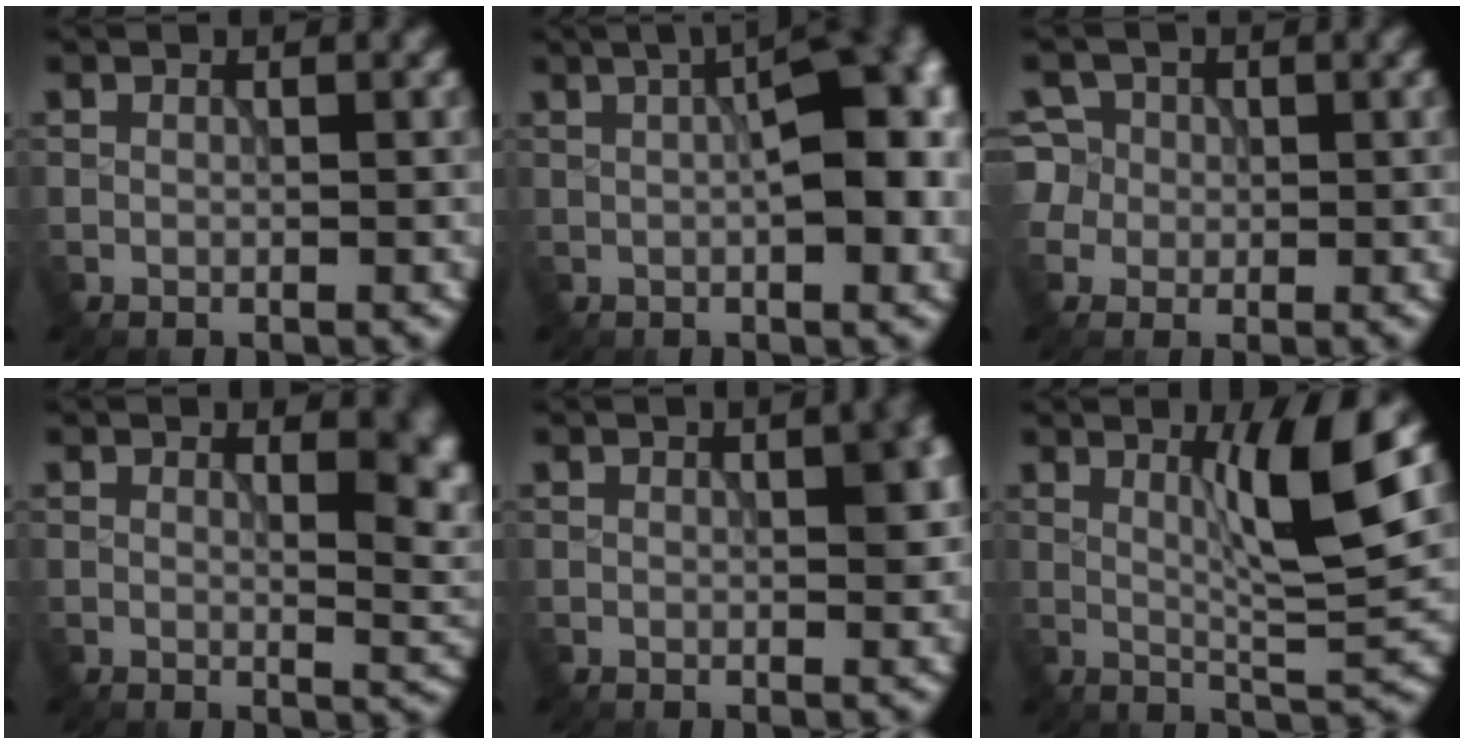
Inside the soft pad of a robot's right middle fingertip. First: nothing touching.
{"total": 12.0, "force": [1.4, 5.0, 10.8], "torque": [-0.082, 0.036, 0.001]}
{"total": 4.0, "force": [0.2, 3.9, 0.9], "torque": [-0.008, 0.028, -0.016]}
{"total": 6.4, "force": [2.8, 2.6, 5.1], "torque": [-0.033, 0.002, 0.043]}
{"total": 3.6, "force": [0.6, 1.5, 3.3], "torque": [-0.034, 0.006, 0.009]}
{"total": 6.0, "force": [2.0, 0.2, 5.6], "torque": [-0.099, -0.006, 0.040]}